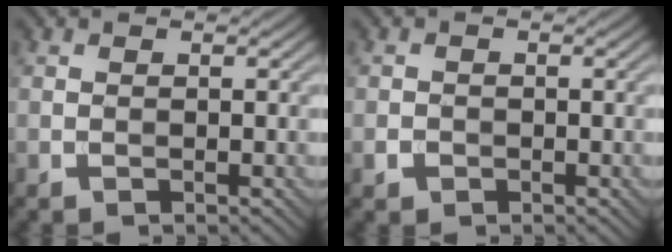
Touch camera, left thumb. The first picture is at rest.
{"total": 1.2, "force": [-0.5, 1.0, 0.4], "torque": [-0.007, 0.000, -0.013]}